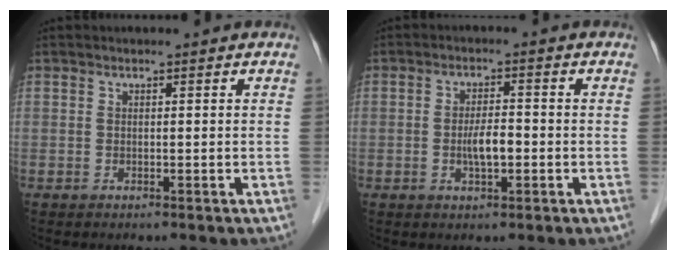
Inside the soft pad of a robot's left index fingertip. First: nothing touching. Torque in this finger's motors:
{"motor_torque": [0.87, 0.35, 0.37, 0.06]}